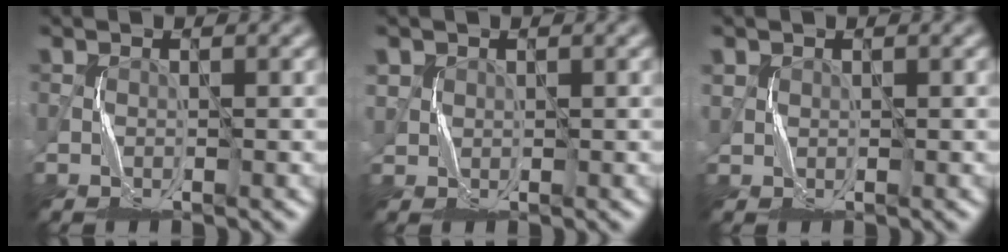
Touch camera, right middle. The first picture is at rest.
{"total": 1.1, "force": [0.5, 0.9, -0.2], "torque": [-0.008, -0.003, 0.014]}
{"total": 0.7, "force": [0.4, 0.6, -0.1], "torque": [-0.005, -0.003, 0.012]}